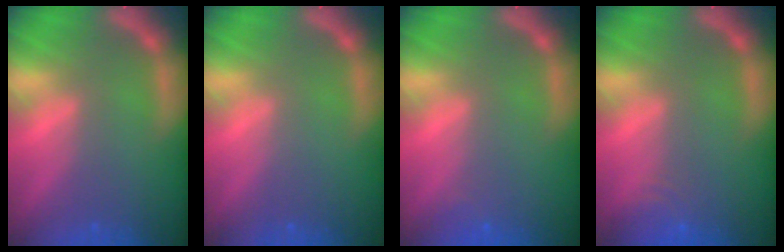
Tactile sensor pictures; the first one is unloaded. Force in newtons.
{"total": 0.0}
{"total": 0.9}
{"total": 3.0}